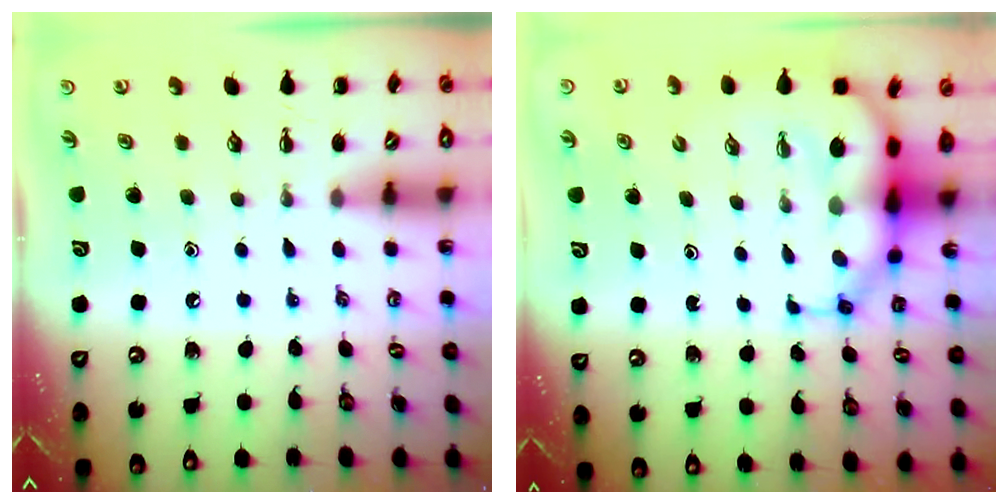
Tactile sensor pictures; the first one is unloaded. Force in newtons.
{"total": 8.0, "press": 7.7, "slide": 2.2}